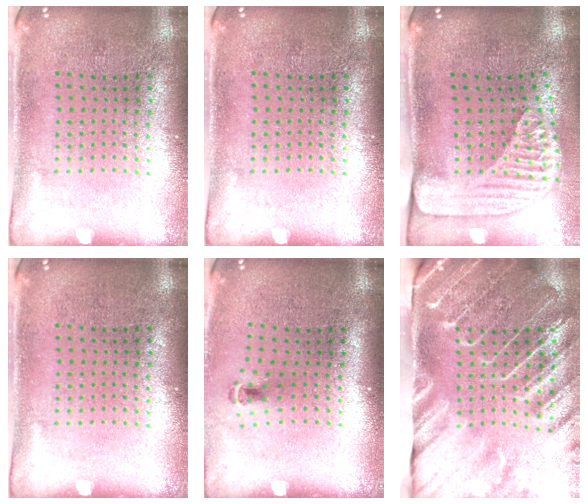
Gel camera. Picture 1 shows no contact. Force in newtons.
{"total": 0.0}
{"total": 2.3, "press": 1.7, "slide": 1.5}
{"total": 0.0}
{"total": 0.6, "press": 0.3, "slide": 0.5}
{"total": 4.2, "press": 3.4, "slide": 2.4}